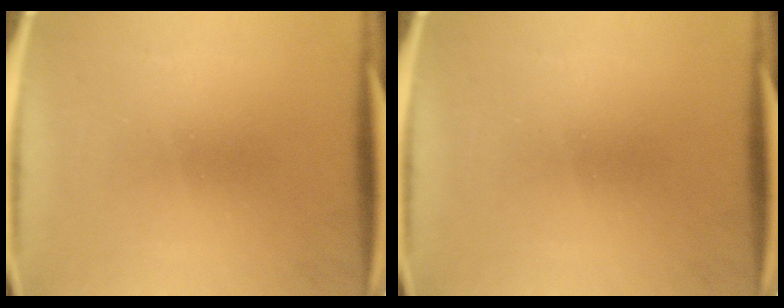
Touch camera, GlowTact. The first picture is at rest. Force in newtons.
{"total": 0.0}